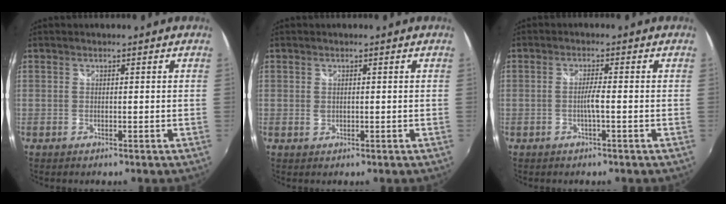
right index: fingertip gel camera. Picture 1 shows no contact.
{"total": 0.8, "force": [0.1, 0.6, 0.5], "torque": [-0.010, -0.001, 0.002]}
{"total": 2.3, "force": [-0.8, -0.4, 2.1], "torque": [-0.038, 0.000, -0.017]}